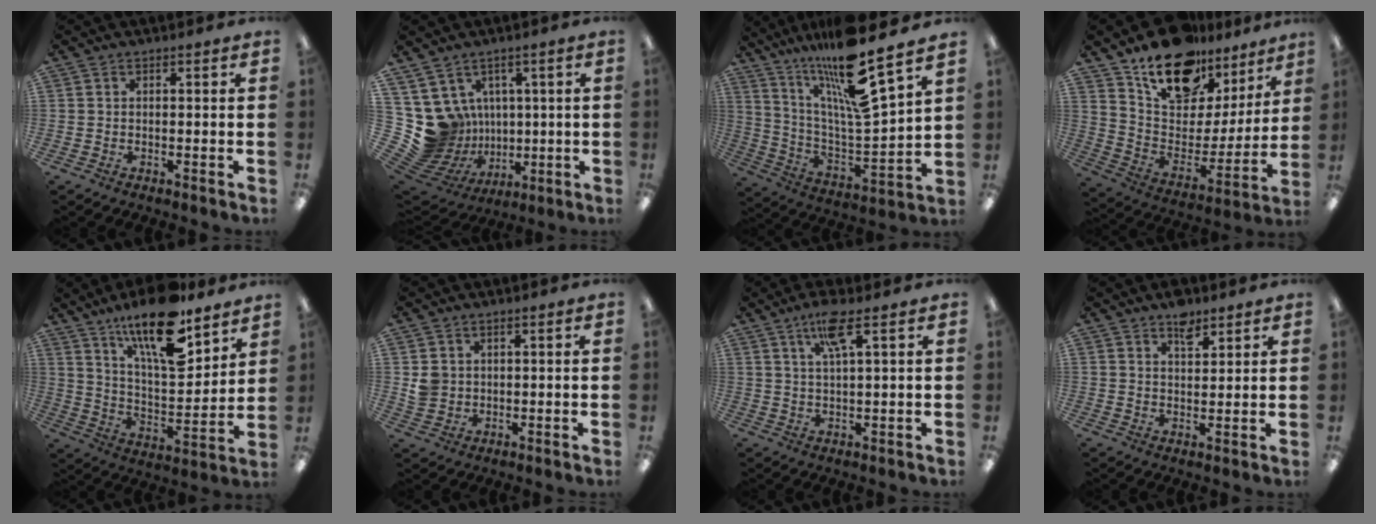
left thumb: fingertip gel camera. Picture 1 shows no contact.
{"total": 12.8, "force": [1.1, 12.3, 3.4], "torque": [-0.114, -0.035, 0.048]}
{"total": 20.4, "force": [15.5, 1.8, 13.1], "torque": [-0.236, -0.111, 0.248]}
{"total": 18.7, "force": [14.0, 9.9, 7.4], "torque": [-0.134, -0.090, 0.252]}
{"total": 18.9, "force": [13.2, 6.3, 12.0], "torque": [-0.205, -0.080, 0.222]}
{"total": 3.6, "force": [1.2, 3.4, 0.7], "torque": [-0.014, 0.004, 0.022]}
{"total": 6.9, "force": [3.9, 1.3, 5.6], "torque": [-0.105, 0.000, 0.061]}
{"total": 5.6, "force": [4.1, 2.7, 2.6], "torque": [-0.029, -0.021, 0.070]}